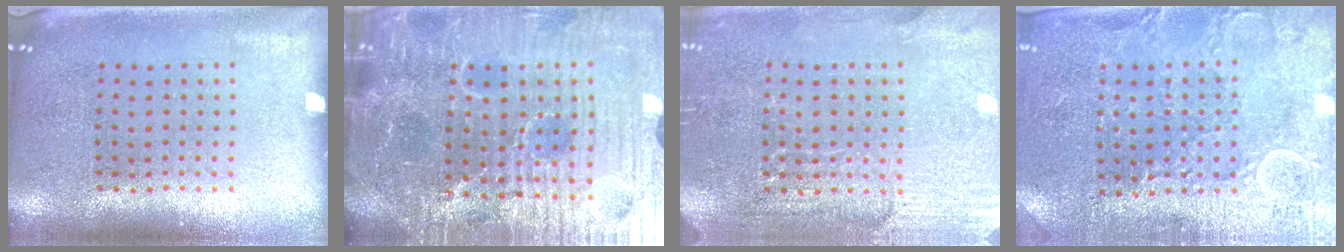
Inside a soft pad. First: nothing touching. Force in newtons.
{"total": 6.8, "press": 6.2, "slide": 2.8}
{"total": 2.9, "press": 2.9, "slide": 0.2}
{"total": 2.9, "press": 2.8, "slide": 0.4}